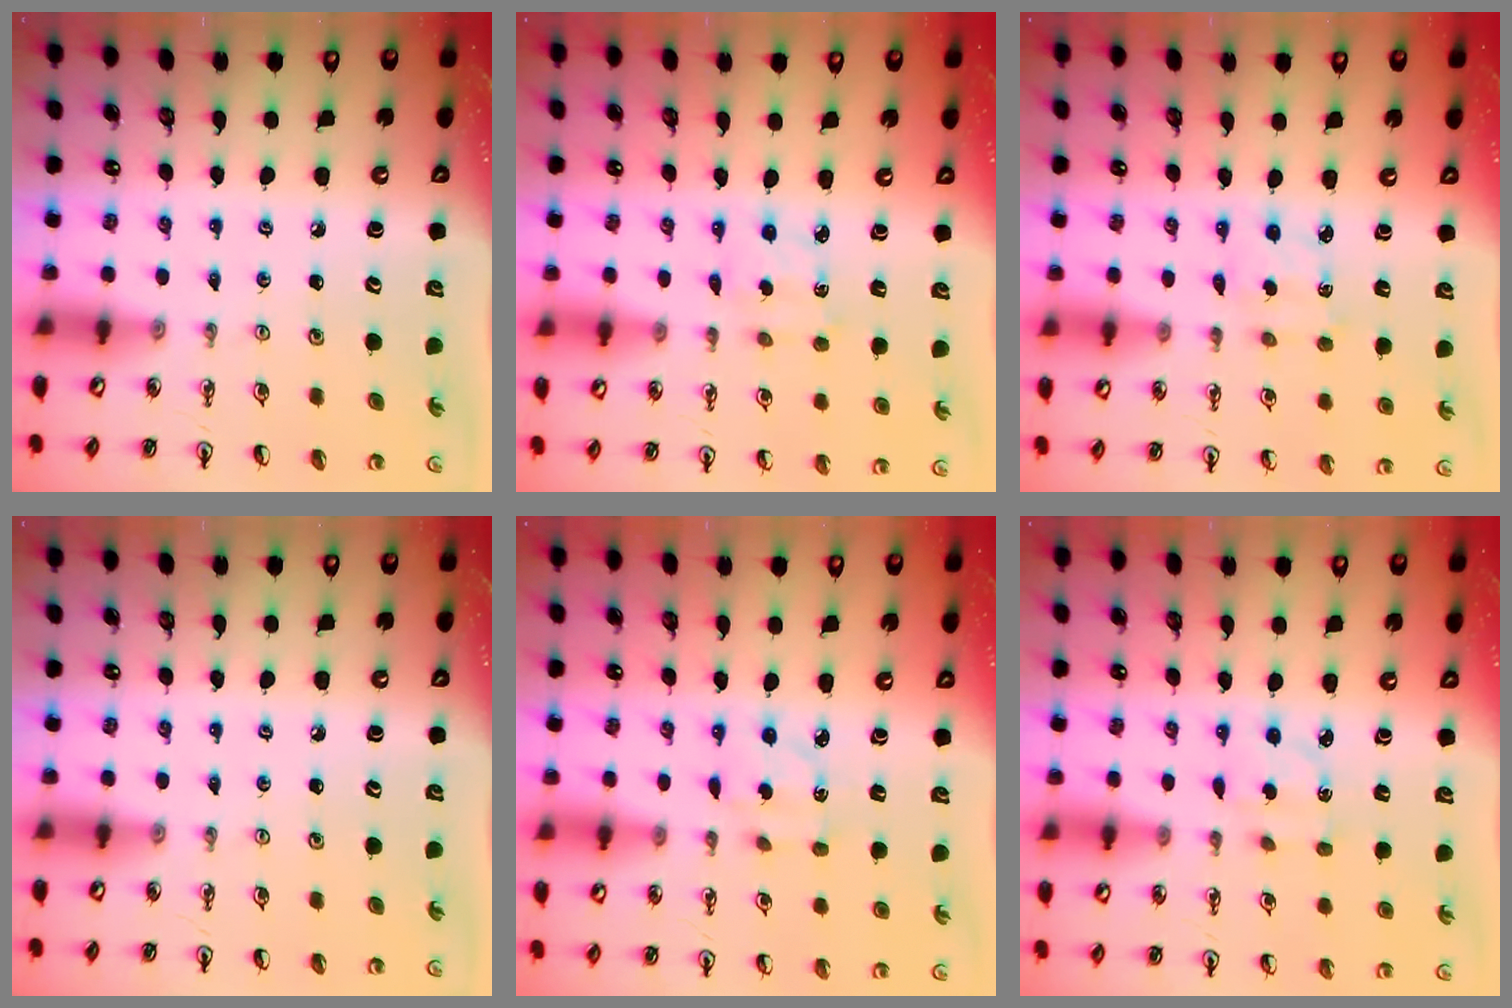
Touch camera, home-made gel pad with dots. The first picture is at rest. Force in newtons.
{"total": 2.7, "press": 2.6, "slide": 0.6}
{"total": 2.7, "press": 2.6, "slide": 0.6}
{"total": 0.0}
{"total": 2.4, "press": 2.3, "slide": 0.5}
{"total": 2.3, "press": 2.2, "slide": 0.6}